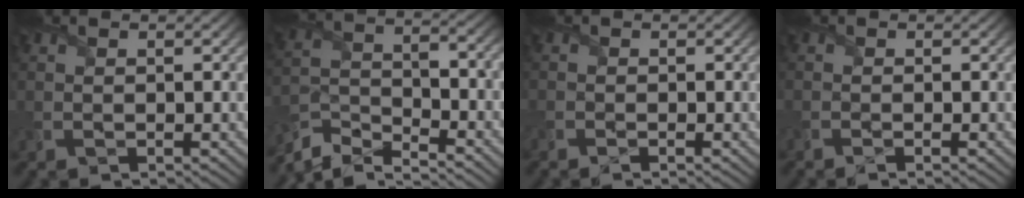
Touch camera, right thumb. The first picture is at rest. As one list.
[{"total": 7.5, "force": [-6.7, 1.1, 3.2], "torque": [-0.074, -0.006, -0.142]}, {"total": 0.9, "force": [-0.9, 0.2, 0.3], "torque": [-0.008, -0.004, -0.020]}, {"total": 0.7, "force": [-0.6, -0.2, 0.3], "torque": [-0.007, -0.001, -0.013]}]